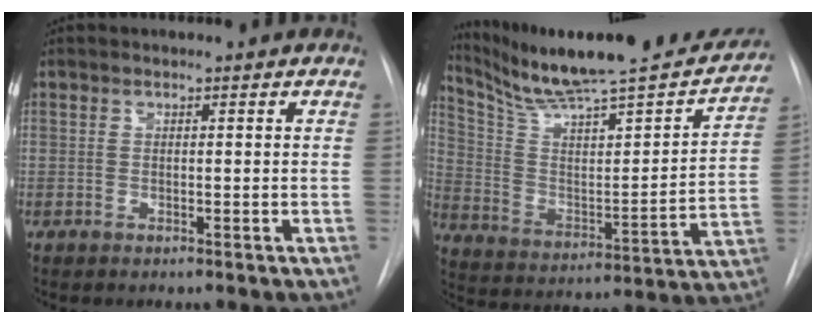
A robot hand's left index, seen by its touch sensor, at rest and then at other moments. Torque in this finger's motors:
{"motor_torque": [0.30, -0.59, 0.09, 0.08]}